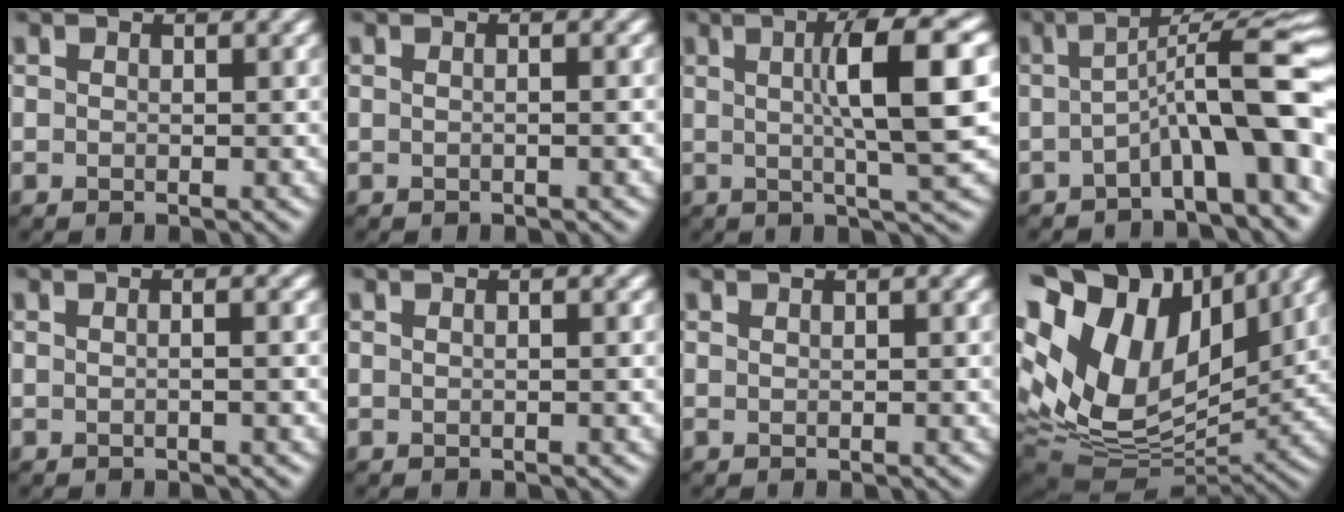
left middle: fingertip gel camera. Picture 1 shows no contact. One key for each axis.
{"total": 1.9, "fx": -0.3, "fy": 1.0, "fz": 1.6, "tx": 0.002, "ty": 0.005, "tz": -0.024}
{"total": 8.5, "fx": 0.9, "fy": 1.4, "fz": 8.3, "tx": -0.102, "ty": 0.015, "tz": 0.015}
{"total": 9.6, "fx": -2.6, "fy": 2.0, "fz": 9.0, "tx": -0.104, "ty": 0.029, "tz": -0.053}
{"total": 2.3, "fx": -0.3, "fy": 1.1, "fz": 1.9, "tx": -0.001, "ty": 0.008, "tz": -0.027}
{"total": 1.3, "fx": -0.4, "fy": 0.6, "fz": 1.0, "tx": -0.001, "ty": 0.002, "tz": -0.017}
{"total": 0.0}
{"total": 16.5, "fx": 4.5, "fy": 11.0, "fz": 11.5, "tx": -0.230, "ty": 0.014, "tz": 0.095}